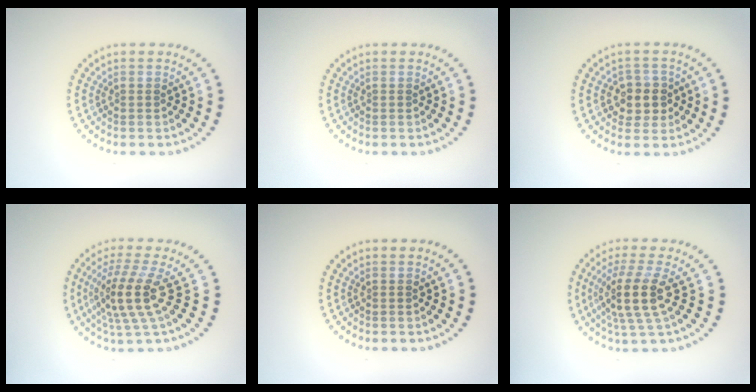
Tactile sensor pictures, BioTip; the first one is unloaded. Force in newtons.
{"total": 0.0}
{"total": 2.8, "press": 2.6, "slide": 0.9}
{"total": 4.4, "press": 3.4, "slide": 2.8}
{"total": 0.0}
{"total": 4.3, "press": 3.4, "slide": 2.6}